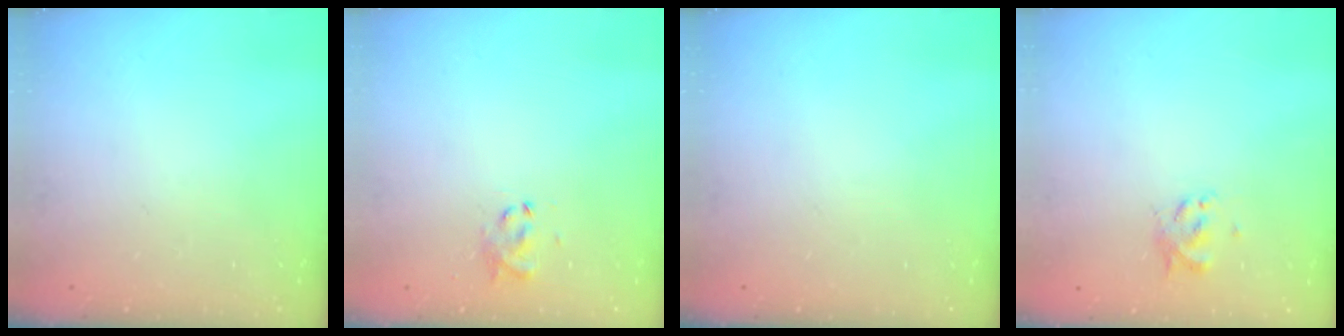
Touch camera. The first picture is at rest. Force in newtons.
{"total": 2.8, "press": 2.7, "slide": 0.8}
{"total": 0.0}
{"total": 2.8, "press": 2.8, "slide": 0.6}